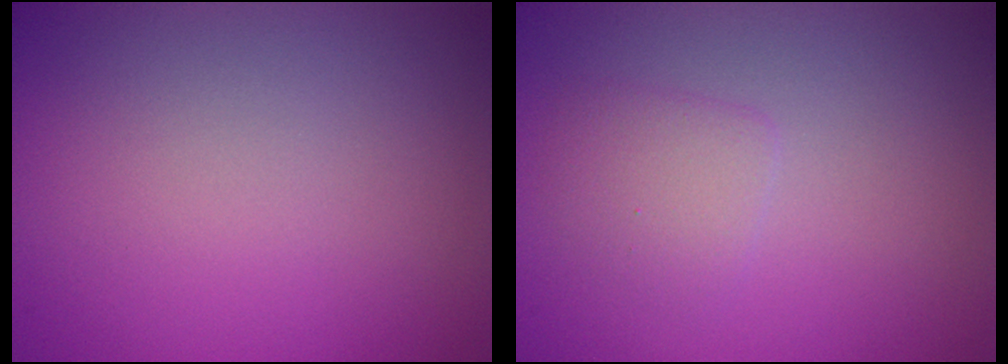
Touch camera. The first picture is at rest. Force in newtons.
{"total": 1.6, "press": 1.6, "slide": 0.1}